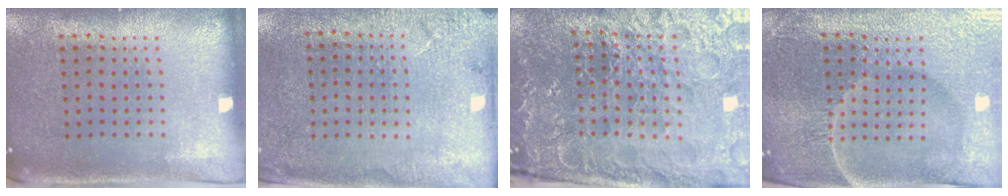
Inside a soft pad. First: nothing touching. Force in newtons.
{"total": 2.6, "press": 2.5, "slide": 0.7}
{"total": 4.9, "press": 4.7, "slide": 1.4}
{"total": 5.3, "press": 5.0, "slide": 1.8}